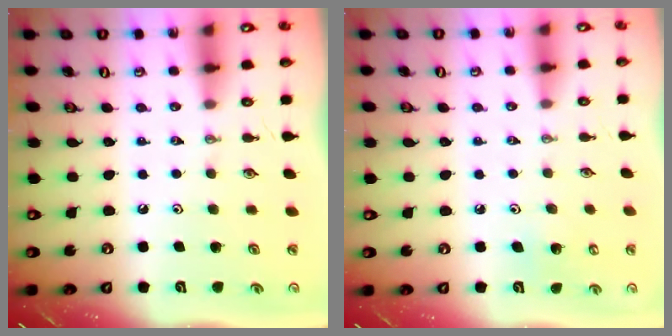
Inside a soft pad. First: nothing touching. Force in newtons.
{"total": 4.4, "press": 4.4, "slide": 0.3}